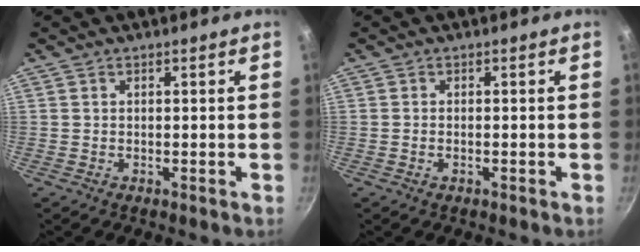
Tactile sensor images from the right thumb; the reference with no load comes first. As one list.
[{"total": 0.8, "force": [-0.4, 0.3, 0.6], "torque": [-0.018, 0.005, -0.009]}]